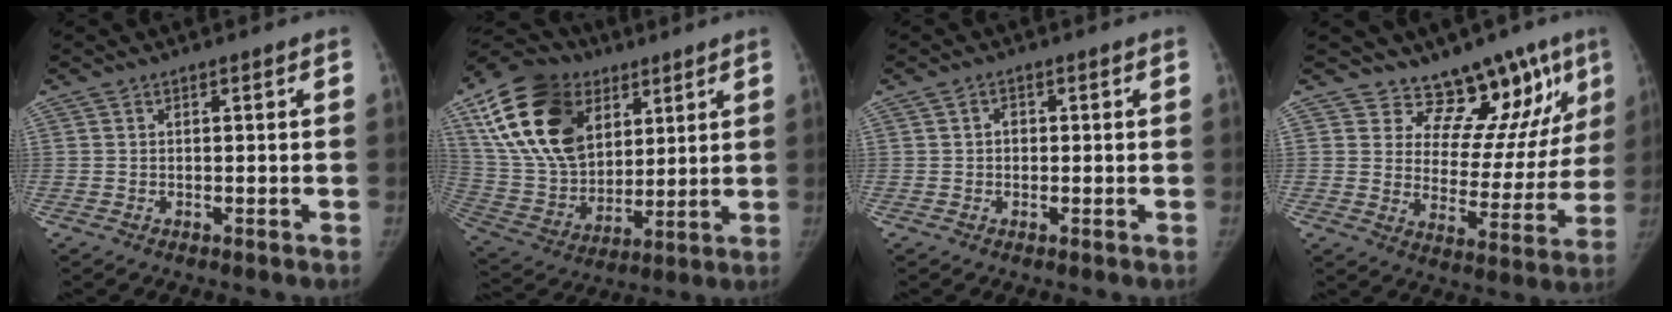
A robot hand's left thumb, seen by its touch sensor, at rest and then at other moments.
{"total": 24.7, "force": [10.3, 16.7, 15.0], "torque": [-0.274, -0.012, 0.189]}
{"total": 1.6, "force": [0.1, 1.4, 0.8], "torque": [-0.004, 0.004, -0.001]}
{"total": 14.6, "force": [11.3, 6.9, 6.0], "torque": [-0.021, -0.091, 0.156]}